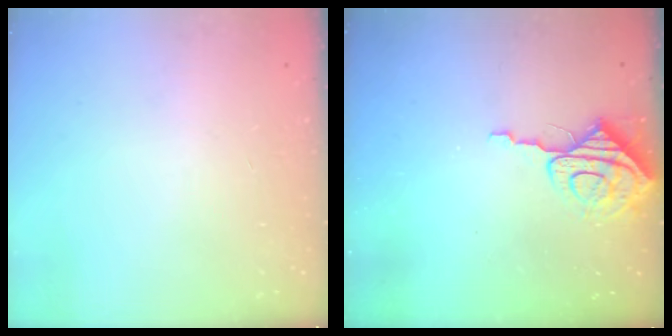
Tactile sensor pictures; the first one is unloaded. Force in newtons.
{"total": 8.5, "press": 8.4, "slide": 1.0}